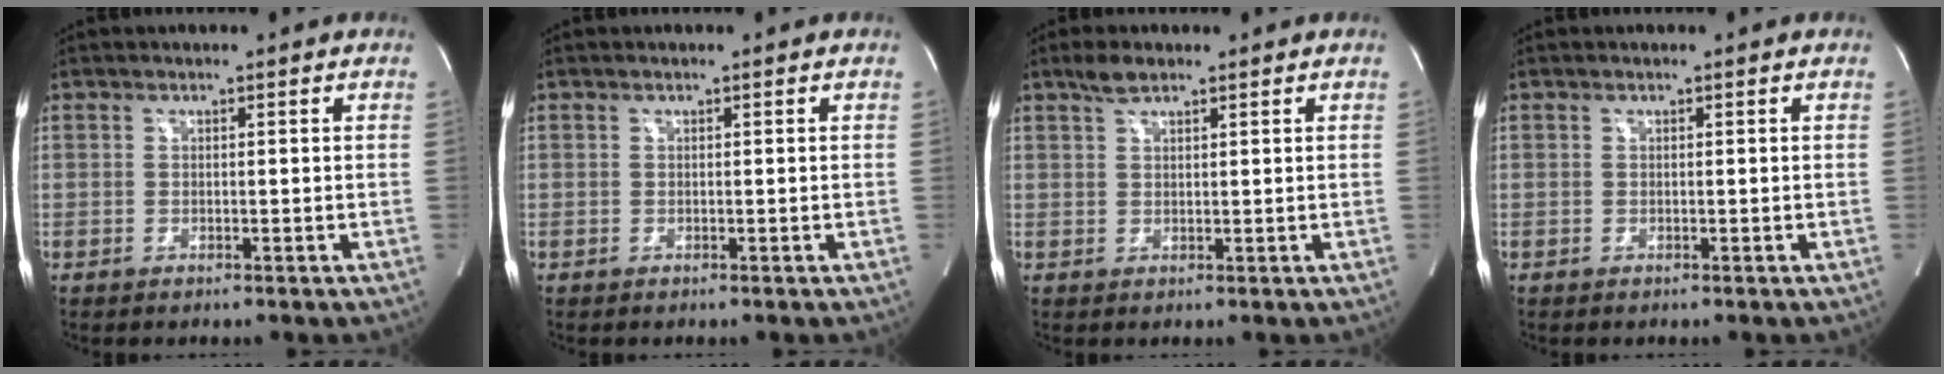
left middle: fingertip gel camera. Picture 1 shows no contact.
{"total": 0.0}
{"total": 2.6, "force": [2.0, 0.9, 1.5], "torque": [-0.036, 0.006, 0.039]}
{"total": 0.0}